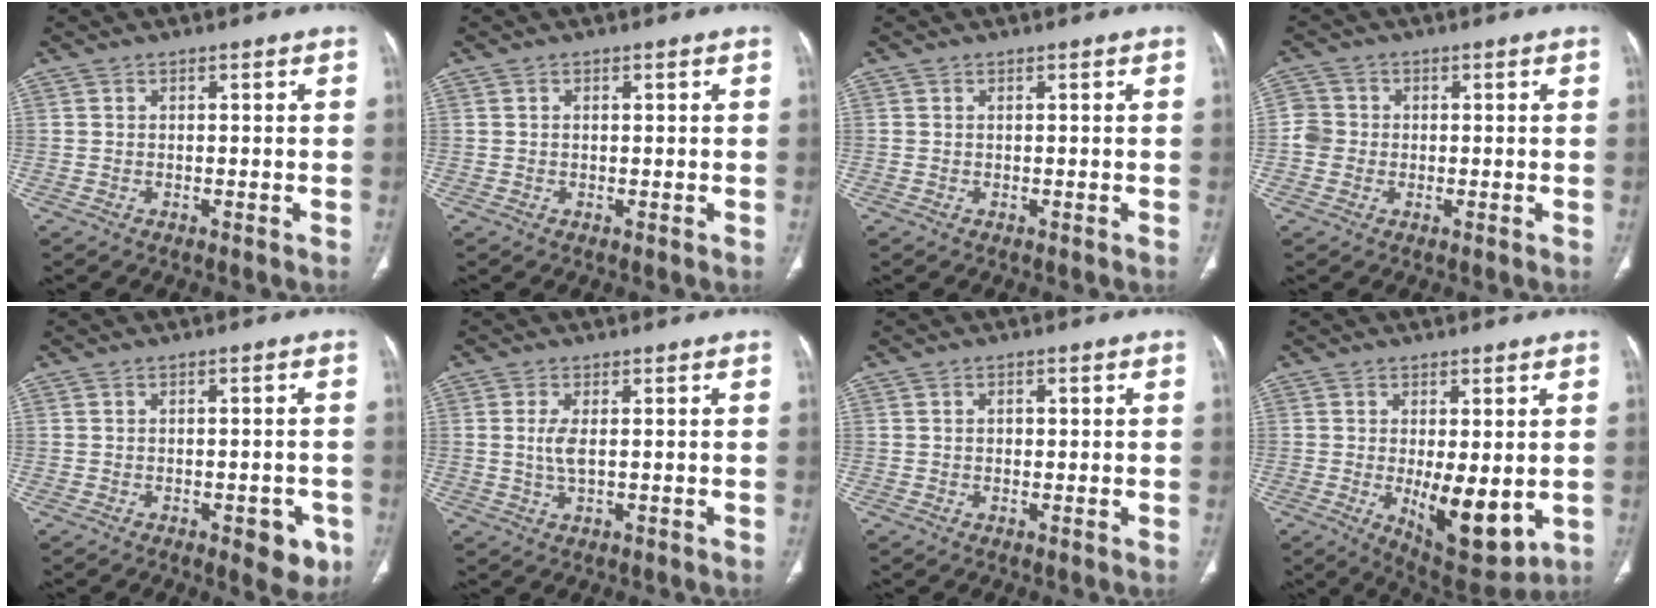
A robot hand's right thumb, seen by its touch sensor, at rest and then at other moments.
{"total": 0.6, "force": [0.2, 0.3, 0.5], "torque": [-0.013, 0.003, 0.004]}
{"total": 0.0}
{"total": 3.9, "force": [-0.5, 3.7, 1.1], "torque": [-0.008, 0.009, -0.018]}
{"total": 5.5, "force": [-2.5, 2.6, 4.2], "torque": [-0.029, 0.007, -0.024]}
{"total": 4.2, "force": [0.2, 1.6, 3.9], "torque": [-0.095, -0.003, 0.006]}
{"total": 1.4, "force": [0.2, 1.0, 0.9], "torque": [-0.014, 0.003, 0.004]}
{"total": 12.1, "force": [-1.6, 4.9, 10.9], "torque": [-0.146, -0.028, -0.007]}